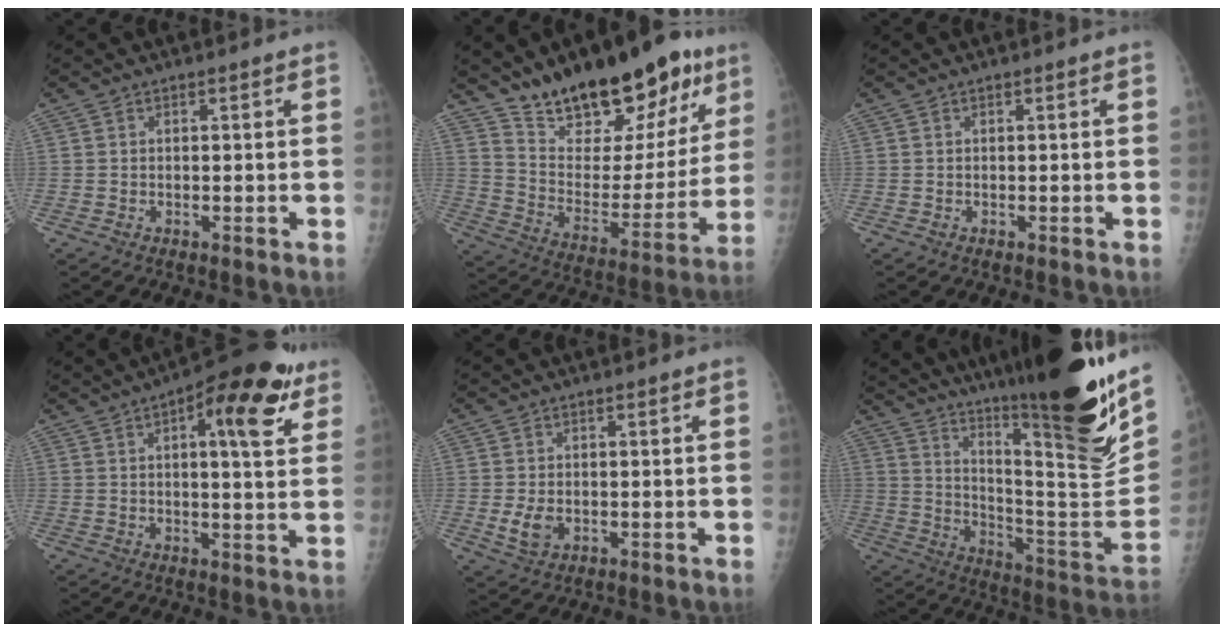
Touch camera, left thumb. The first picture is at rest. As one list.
[{"total": 25.4, "force": [17.1, 11.2, 15.0], "torque": [-0.179, -0.073, 0.273]}, {"total": 0.0}, {"total": 14.6, "force": [6.7, 4.8, 12.0], "torque": [-0.137, -0.008, 0.083]}, {"total": 3.5, "force": [-0.4, 2.4, 2.5], "torque": [-0.048, -0.007, -0.002]}, {"total": 32.6, "force": [21.7, 4.9, 23.8], "torque": [-0.328, -0.109, 0.330]}]